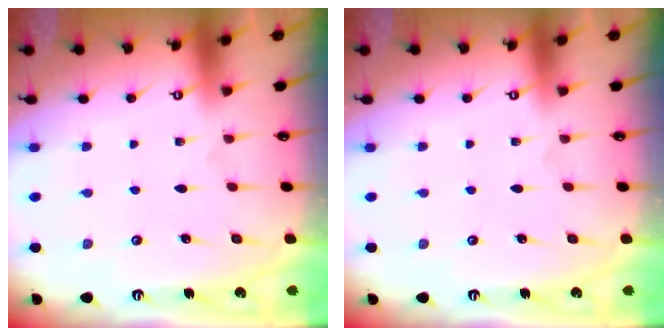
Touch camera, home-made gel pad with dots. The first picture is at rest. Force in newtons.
{"total": 0.0}